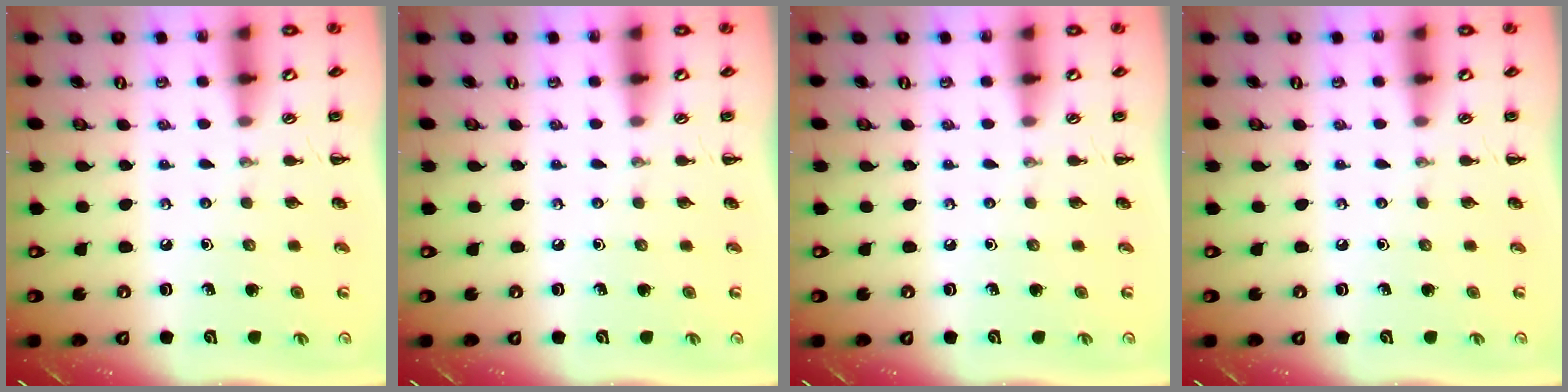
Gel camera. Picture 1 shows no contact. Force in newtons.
{"total": 0.0}
{"total": 0.0}
{"total": 0.0}